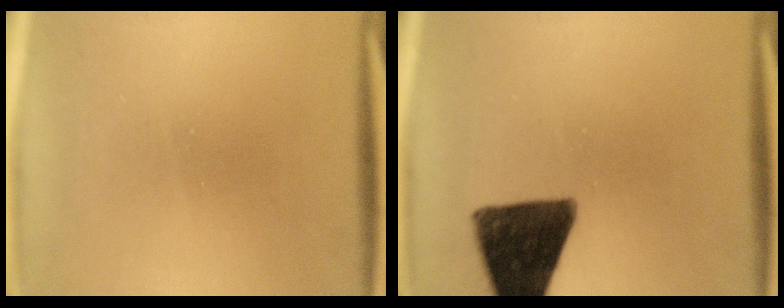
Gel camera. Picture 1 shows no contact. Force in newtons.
{"total": 14.9}